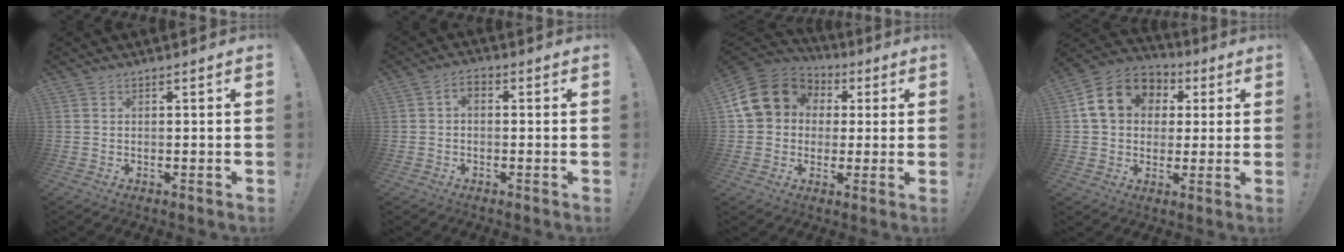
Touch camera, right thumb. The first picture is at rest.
{"total": 2.6, "force": [-0.4, 1.5, 2.1], "torque": [-0.040, 0.007, -0.007]}
{"total": 16.5, "force": [4.5, 13.6, 8.2], "torque": [-0.132, -0.007, 0.098]}
{"total": 14.7, "force": [4.5, 11.8, 7.5], "torque": [-0.105, -0.005, 0.090]}